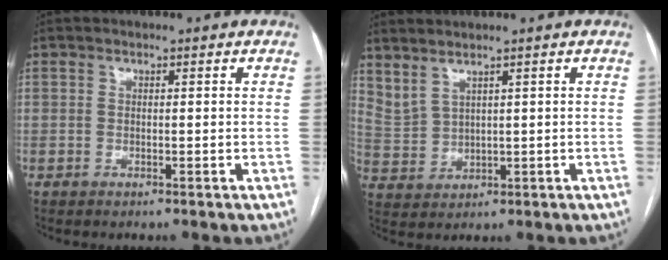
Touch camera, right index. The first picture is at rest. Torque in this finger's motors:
{"motor_torque": [0.09, 0.68, -0.01, 0.00]}